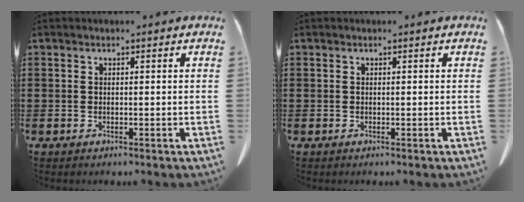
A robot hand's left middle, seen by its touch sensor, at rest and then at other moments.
{"total": 0.0}